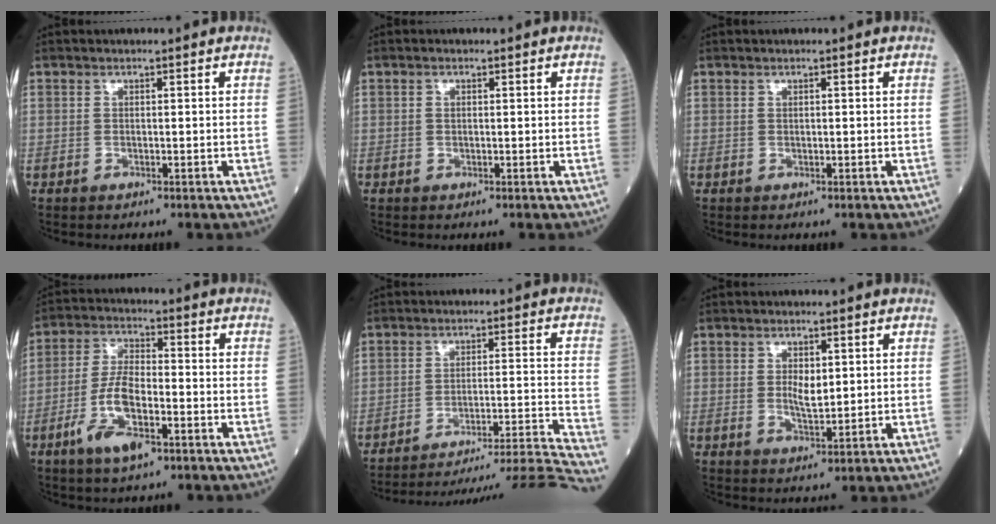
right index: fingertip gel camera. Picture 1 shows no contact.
{"total": 0.6, "force": [0.1, 0.4, 0.4], "torque": [-0.012, 0.001, 0.003]}
{"total": 0.0}
{"total": 9.3, "force": [-4.1, 2.8, 7.9], "torque": [-0.167, -0.006, -0.077]}
{"total": 19.8, "force": [-18.4, -3.9, 6.2], "torque": [-0.049, -0.014, -0.252]}
{"total": 3.7, "force": [0.6, 1.5, 3.3], "torque": [-0.060, -0.005, 0.013]}